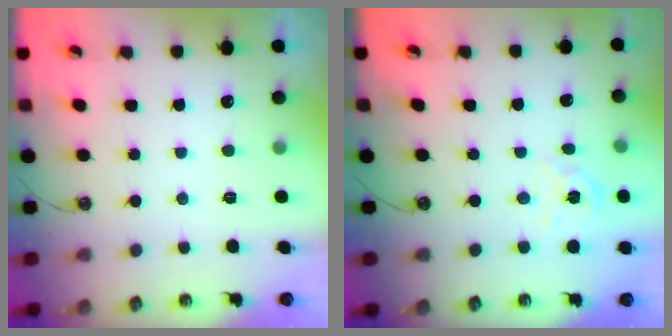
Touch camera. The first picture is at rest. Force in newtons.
{"total": 3.0, "press": 3.0, "slide": 0.3}